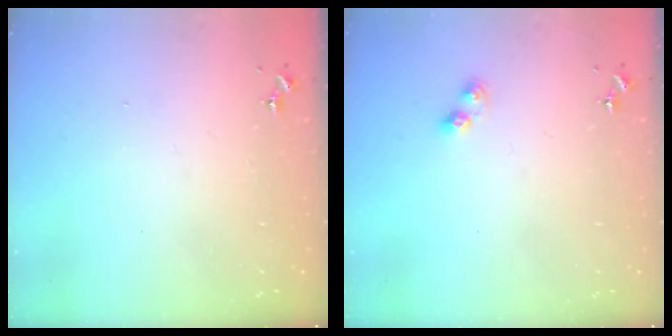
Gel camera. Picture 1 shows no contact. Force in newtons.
{"total": 4.9, "press": 4.9, "slide": 0.6}